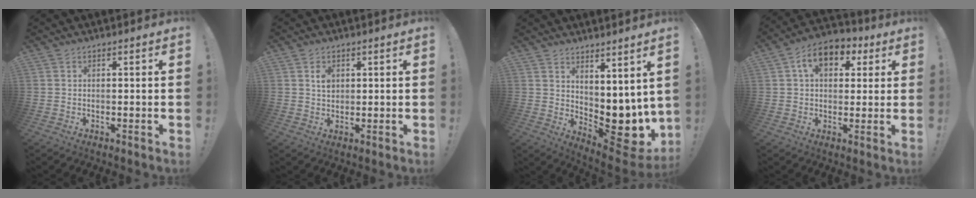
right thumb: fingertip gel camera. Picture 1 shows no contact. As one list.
[{"total": 3.4, "force": [1.1, 2.7, 1.8], "torque": [-0.012, -0.007, 0.015]}, {"total": 8.5, "force": [1.2, 5.1, 6.6], "torque": [-0.057, -0.042, 0.030]}, {"total": 10.8, "force": [4.0, 7.1, 7.1], "torque": [-0.110, 0.001, 0.074]}]